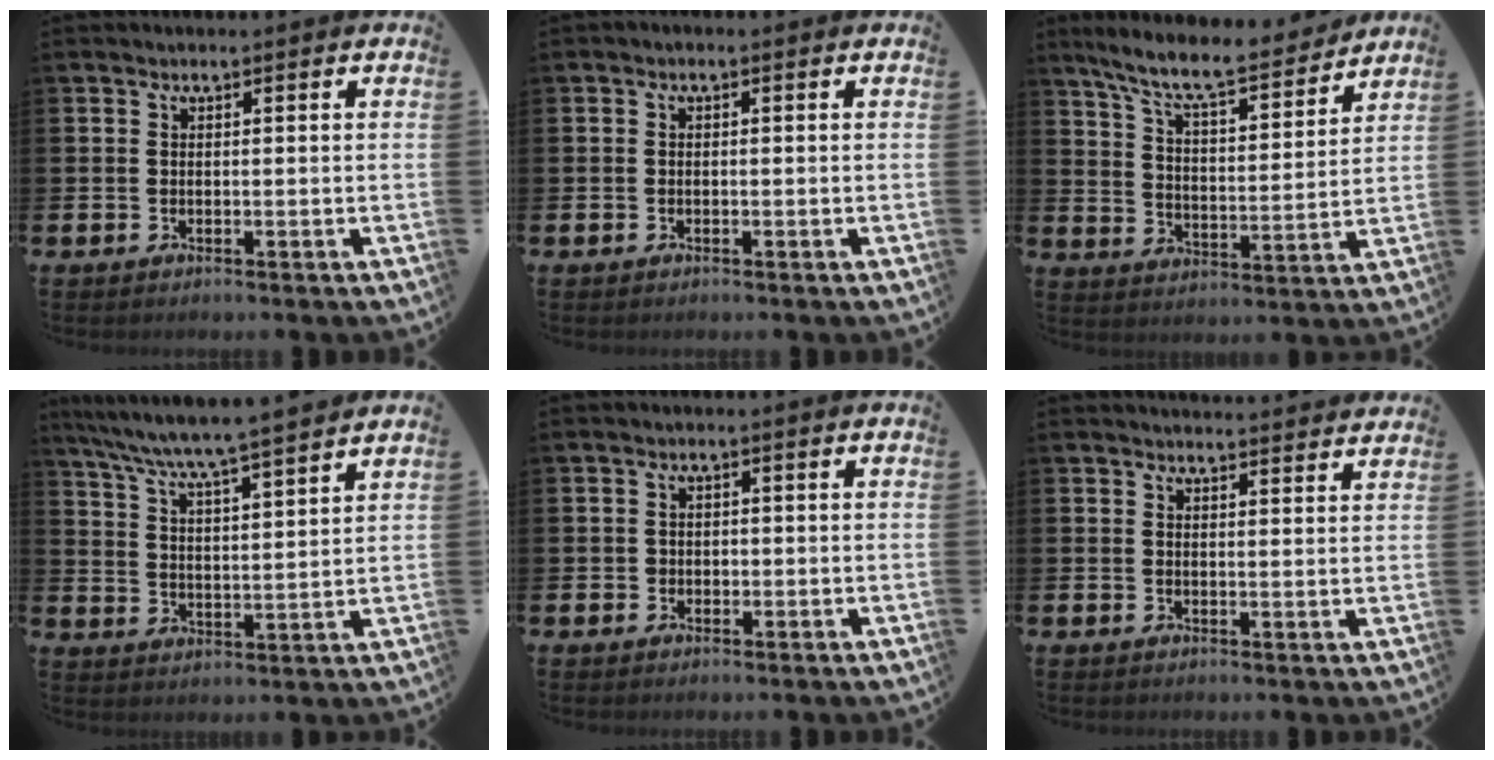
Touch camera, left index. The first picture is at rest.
{"total": 0.5, "force": [-0.4, 0.2, 0.1], "torque": [-0.002, -0.002, -0.010]}
{"total": 9.2, "force": [8.2, 1.4, 3.9], "torque": [-0.106, -0.055, 0.141]}
{"total": 6.9, "force": [6.7, -0.3, 1.9], "torque": [-0.065, -0.047, 0.114]}
{"total": 1.1, "force": [0.0, 1.0, 0.3], "torque": [0.003, 0.003, -0.005]}
{"total": 2.9, "force": [2.9, 0.0, -0.2], "torque": [0.010, -0.024, 0.050]}